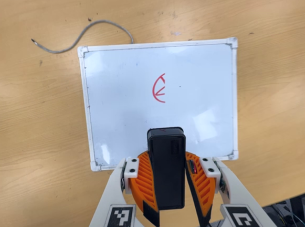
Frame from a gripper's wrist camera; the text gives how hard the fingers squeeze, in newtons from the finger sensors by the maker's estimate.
{"total": 9.9, "left": 9.6, "right": 10.3}